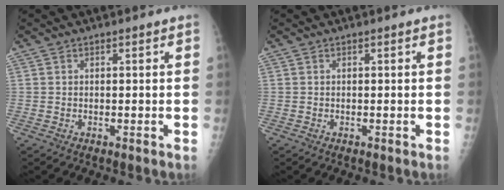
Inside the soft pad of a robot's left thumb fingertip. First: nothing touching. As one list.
[{"total": 0.0}]